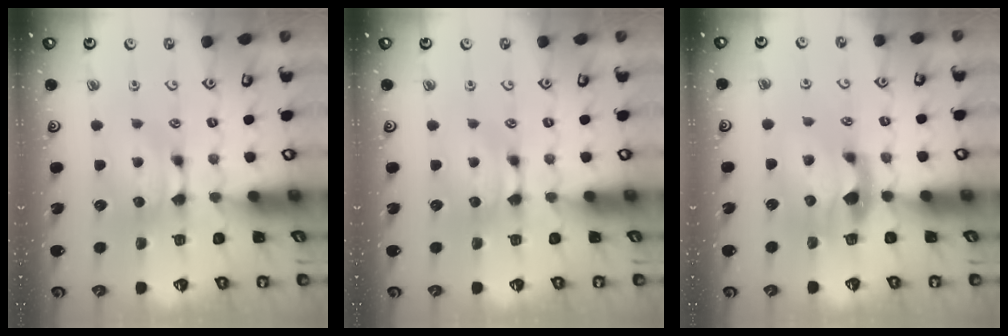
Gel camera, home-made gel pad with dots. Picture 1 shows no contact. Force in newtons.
{"total": 0.0}
{"total": 2.7, "press": 2.4, "slide": 1.3}